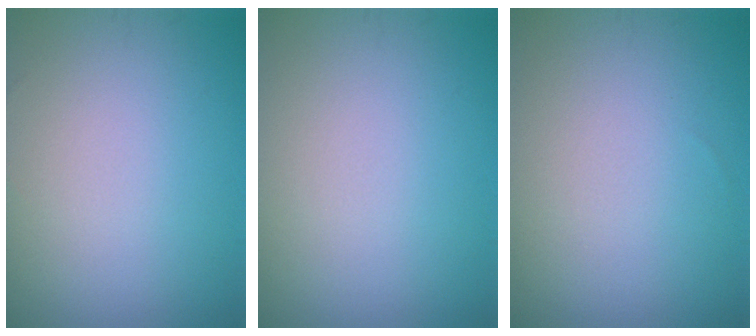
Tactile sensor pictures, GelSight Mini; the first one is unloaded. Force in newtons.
{"total": 0.0}
{"total": 0.0}